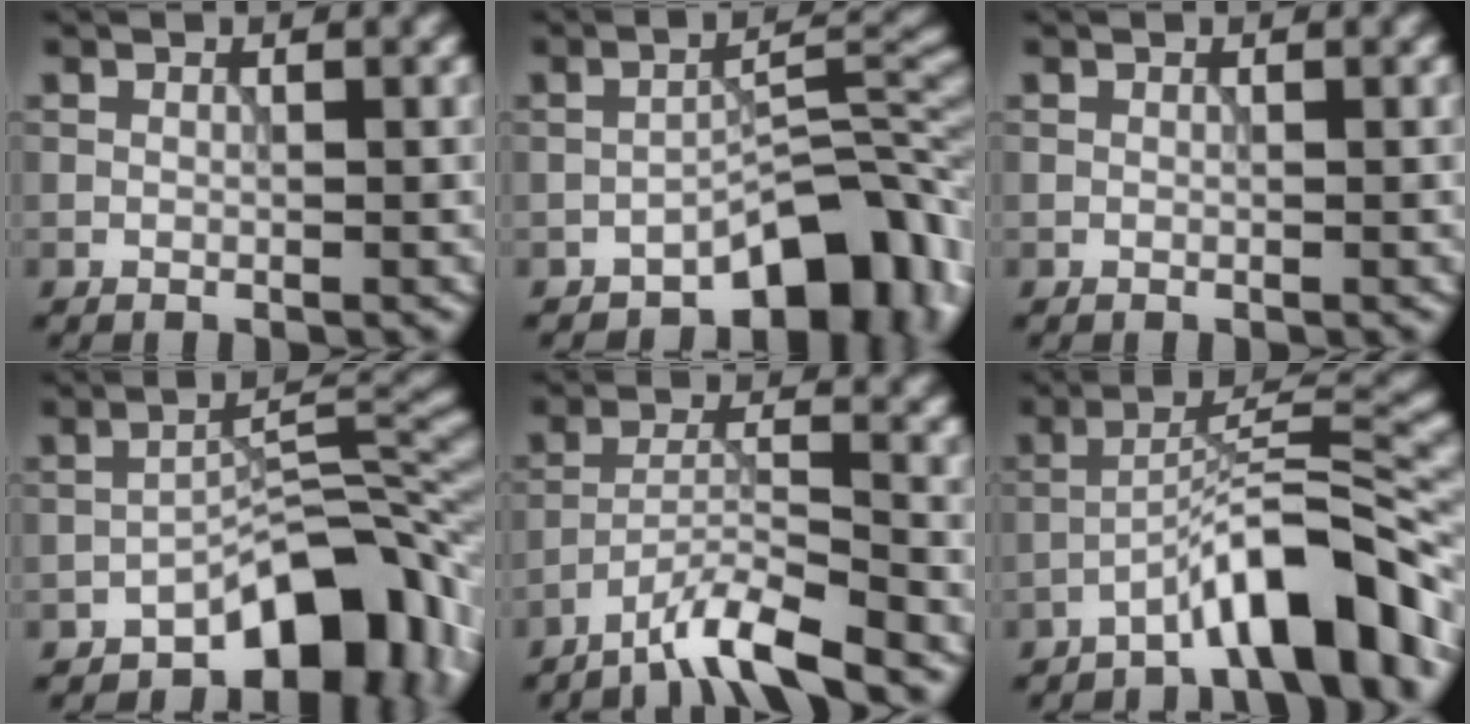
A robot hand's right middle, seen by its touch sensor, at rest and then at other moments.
{"total": 8.3, "force": [-5.1, 3.6, 5.5], "torque": [-0.053, 0.013, -0.087]}
{"total": 0.0}
{"total": 9.2, "force": [-5.3, 4.2, 6.2], "torque": [-0.065, 0.015, -0.095]}
{"total": 5.2, "force": [-4.2, 0.4, 3.0], "torque": [-0.051, 0.005, -0.086]}
{"total": 8.7, "force": [-5.5, 1.6, 6.6], "torque": [-0.100, 0.027, -0.094]}